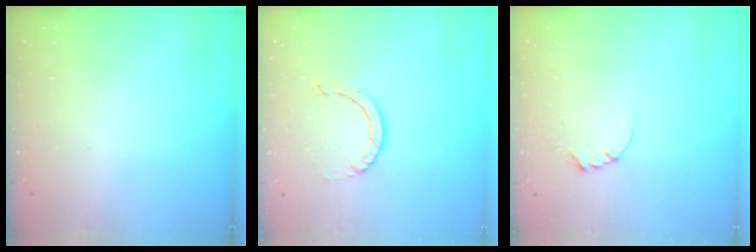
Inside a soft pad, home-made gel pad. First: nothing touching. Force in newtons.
{"total": 0.9, "press": 0.9, "slide": 0.1}
{"total": 3.2, "press": 3.2, "slide": 0.3}